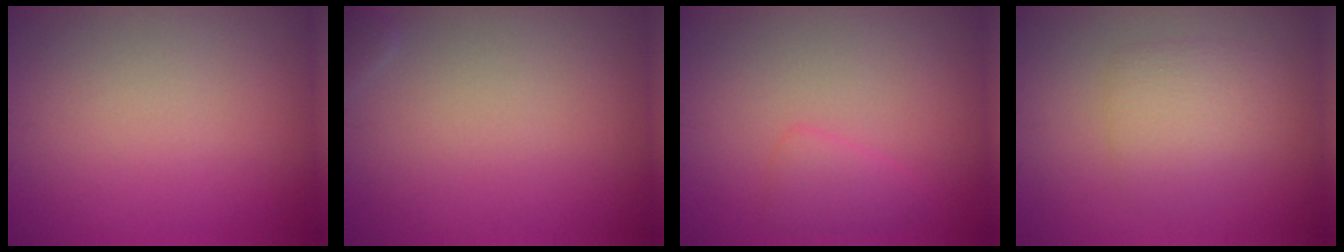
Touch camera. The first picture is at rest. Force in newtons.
{"total": 0.7, "press": 0.7, "slide": 0.1}
{"total": 1.7, "press": 1.7, "slide": 0.1}
{"total": 2.8, "press": 2.8, "slide": 0.0}